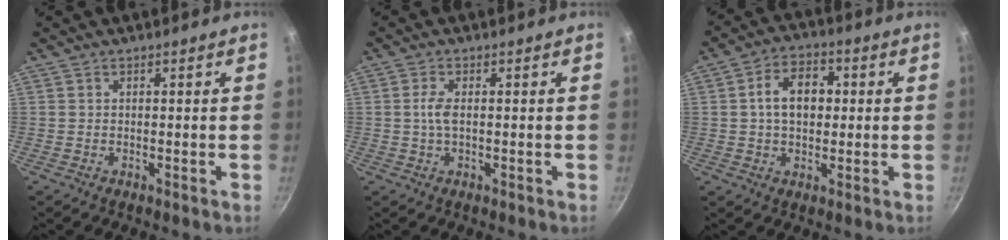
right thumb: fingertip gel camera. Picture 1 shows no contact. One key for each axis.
{"total": 2.8, "fx": 0.0, "fy": 1.1, "fz": 2.6, "tx": -0.062, "ty": 0.003, "tz": -0.002}
{"total": 8.9, "fx": 0.9, "fy": 6.1, "fz": 6.4, "tx": -0.082, "ty": 0.017, "tz": 0.006}